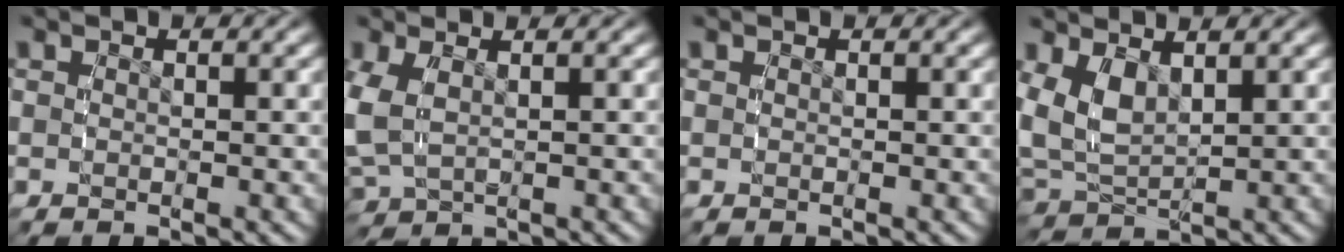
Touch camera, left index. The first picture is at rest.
{"total": 3.9, "force": [0.1, 3.0, 2.5], "torque": [-0.079, -0.010, 0.016]}
{"total": 0.0}
{"total": 5.5, "force": [1.0, 4.3, 3.3], "torque": [-0.095, -0.020, 0.026]}